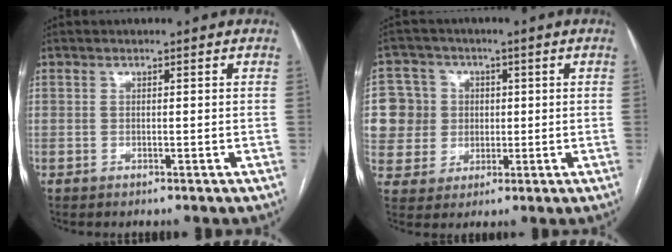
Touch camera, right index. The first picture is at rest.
{"total": 10.0, "force": [1.3, 9.8, 1.2], "torque": [-0.036, 0.037, 0.036]}